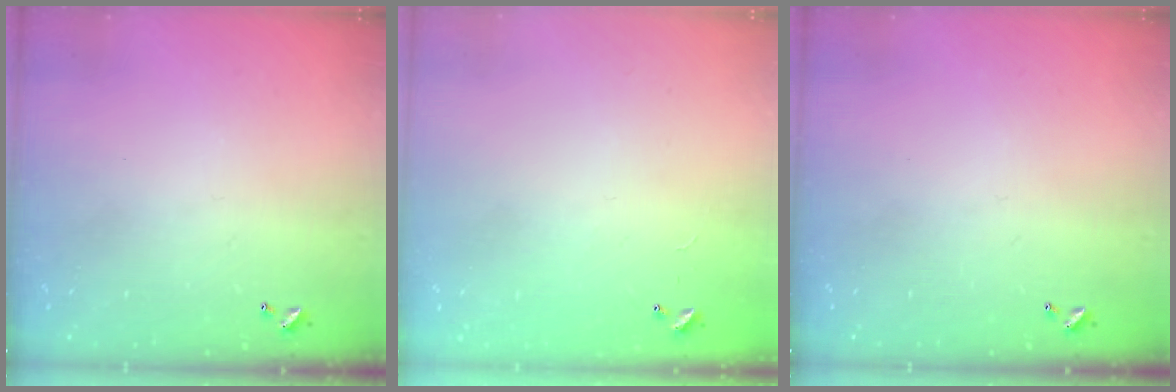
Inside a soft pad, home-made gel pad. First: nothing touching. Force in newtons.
{"total": 7.2, "press": 7.2, "slide": 0.5}
{"total": 0.0}